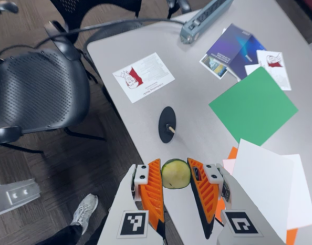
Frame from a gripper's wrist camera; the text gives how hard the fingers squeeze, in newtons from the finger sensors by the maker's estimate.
{"total": 8.0, "left": 8.2, "right": 7.8}